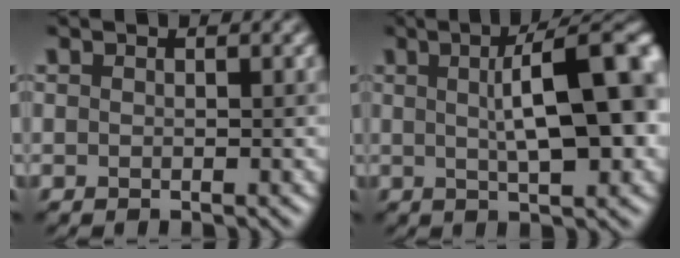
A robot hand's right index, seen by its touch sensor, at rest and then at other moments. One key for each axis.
{"total": 11.0, "fx": 1.7, "fy": 3.1, "fz": 10.5, "tx": -0.114, "ty": 0.021, "tz": 0.027}